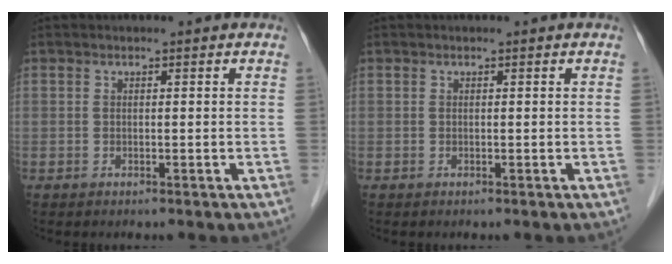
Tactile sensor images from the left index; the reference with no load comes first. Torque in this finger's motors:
{"motor_torque": [-0.11, -0.01, 0.04, 0.00]}